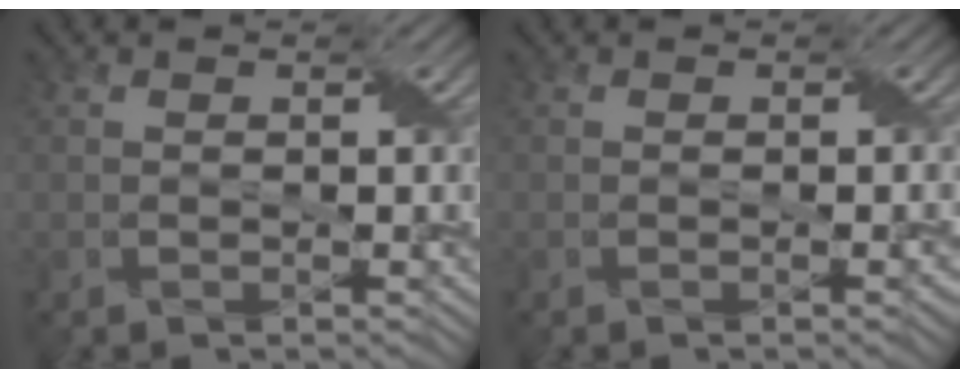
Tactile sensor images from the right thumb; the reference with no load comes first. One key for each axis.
{"total": 1.1, "fx": -0.2, "fy": 0.4, "fz": 1.0, "tx": -0.011, "ty": 0.001, "tz": -0.008}